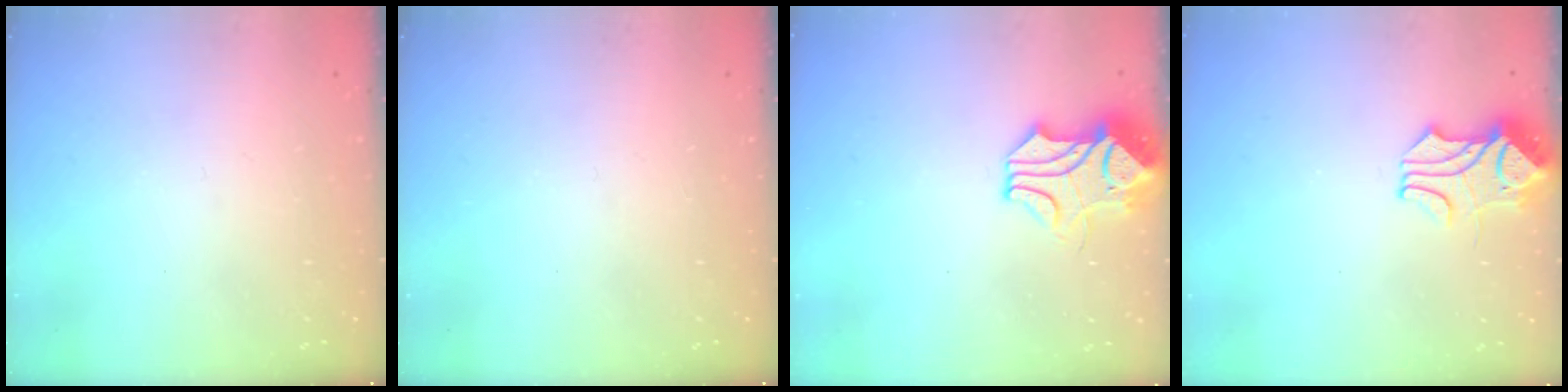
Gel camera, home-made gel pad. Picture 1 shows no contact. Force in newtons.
{"total": 0.0}
{"total": 3.8, "press": 3.6, "slide": 1.3}
{"total": 2.0, "press": 1.7, "slide": 1.0}